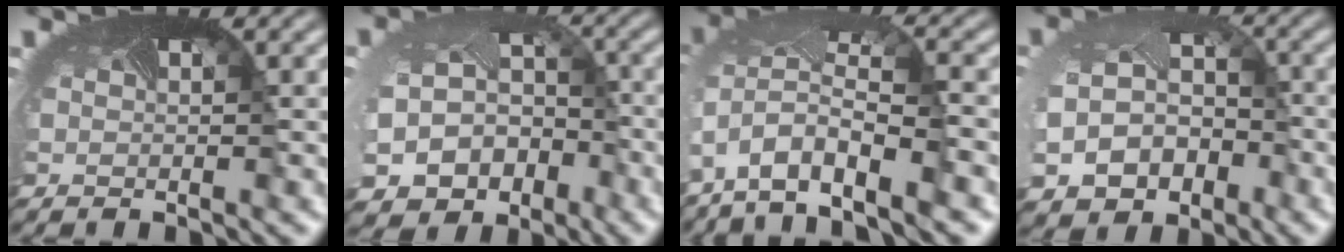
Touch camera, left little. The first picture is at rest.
{"total": 9.9, "force": [-4.7, 7.9, 3.7], "torque": [-0.092, -0.048, -0.057]}
{"total": 8.7, "force": [-4.5, 4.0, 6.3], "torque": [-0.144, -0.014, -0.073]}
{"total": 7.7, "force": [-3.0, 6.2, 3.5], "torque": [-0.087, -0.046, -0.029]}